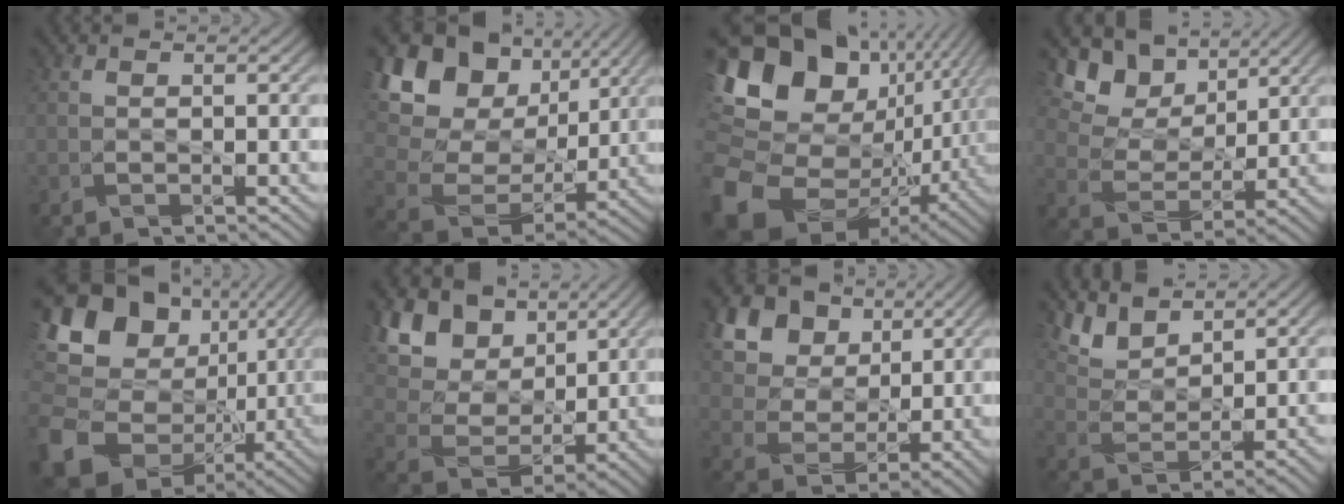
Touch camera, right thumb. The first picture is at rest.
{"total": 15.5, "force": [5.9, 11.4, 8.6], "torque": [-0.212, 0.019, 0.122]}
{"total": 18.4, "force": [0.3, 13.9, 12.1], "torque": [-0.281, -0.036, 0.043]}
{"total": 11.6, "force": [7.3, 6.8, 5.8], "torque": [-0.159, 0.004, 0.143]}
{"total": 21.0, "force": [-1.1, 17.8, 11.2], "torque": [-0.259, -0.058, -0.019]}
{"total": 13.9, "force": [6.9, 8.9, 8.1], "torque": [-0.201, 0.019, 0.119]}
{"total": 15.6, "force": [8.3, 10.7, 7.7], "torque": [-0.222, 0.026, 0.187]}
{"total": 5.3, "force": [4.3, 1.8, 2.6], "torque": [-0.071, 0.000, 0.088]}